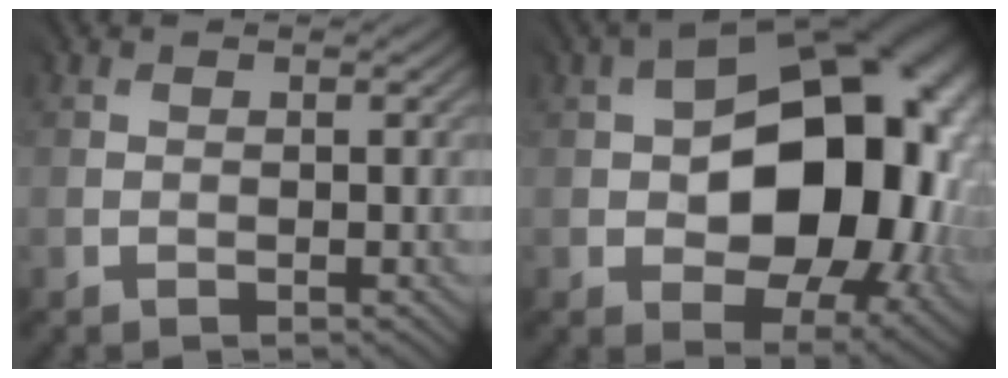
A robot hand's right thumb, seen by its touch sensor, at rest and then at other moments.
{"total": 17.7, "force": [-0.2, 11.4, 13.6], "torque": [-0.159, -0.011, 0.008]}